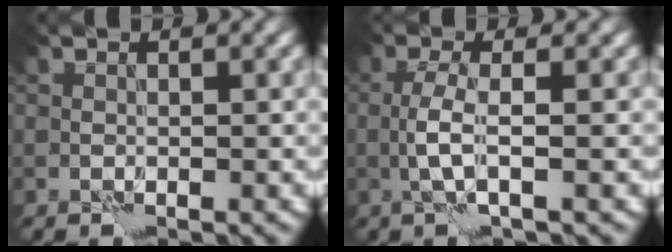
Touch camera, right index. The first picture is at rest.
{"total": 2.6, "force": [-0.4, 0.5, 2.5], "torque": [-0.058, 0.005, -0.012]}